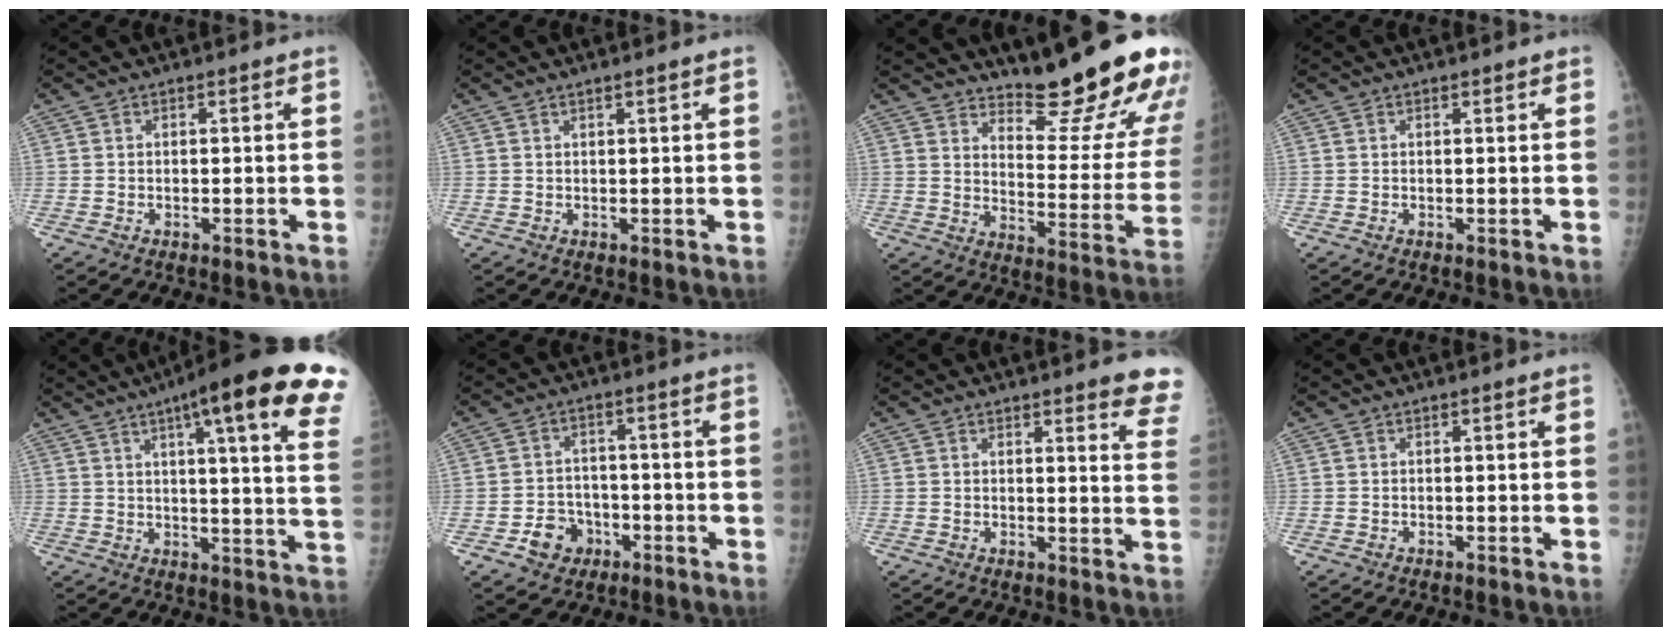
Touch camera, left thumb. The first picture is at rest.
{"total": 0.7, "force": [0.5, -0.1, 0.5], "torque": [-0.013, -0.004, 0.012]}
{"total": 21.9, "force": [18.0, 4.0, 11.7], "torque": [-0.128, -0.161, 0.239]}
{"total": 0.7, "force": [0.5, 0.2, 0.4], "torque": [-0.006, -0.001, 0.005]}
{"total": 24.0, "force": [13.4, 3.6, 19.6], "torque": [-0.237, -0.024, 0.158]}
{"total": 6.2, "force": [-2.8, 5.1, 2.0], "torque": [-0.006, 0.022, -0.042]}
{"total": 8.8, "force": [7.3, 1.6, 4.7], "torque": [-0.024, -0.038, 0.059]}
{"total": 0.0}